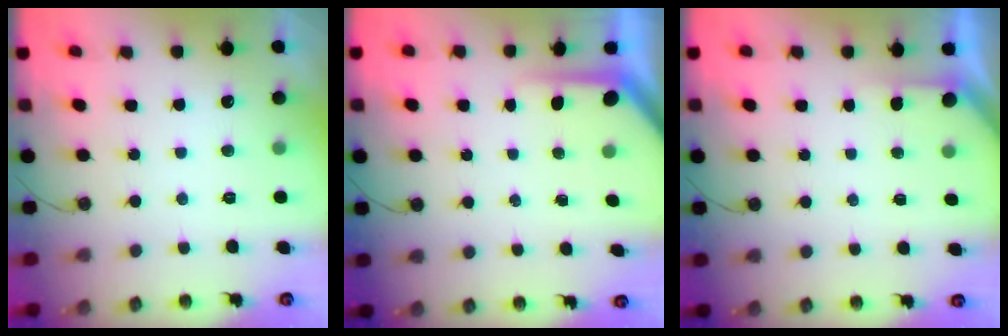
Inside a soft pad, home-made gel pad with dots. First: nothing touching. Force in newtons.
{"total": 4.8, "press": 4.7, "slide": 0.5}
{"total": 2.2, "press": 2.2, "slide": 0.2}